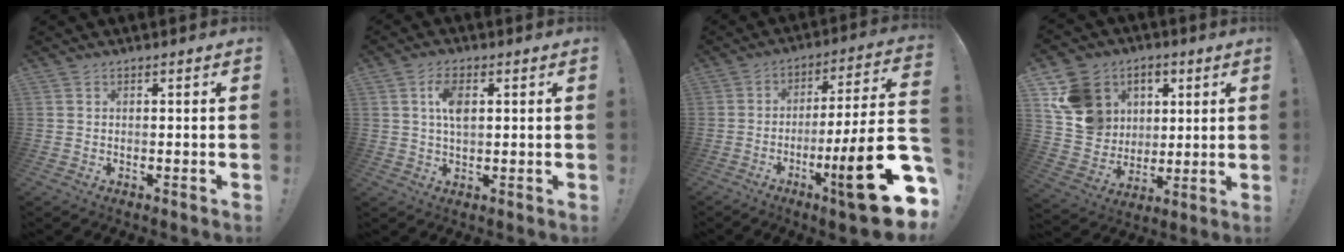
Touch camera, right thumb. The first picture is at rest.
{"total": 6.4, "force": [1.7, 3.2, 5.3], "torque": [-0.087, -0.005, 0.024]}
{"total": 23.1, "force": [-8.3, 3.4, 21.3], "torque": [-0.324, 0.035, -0.129]}
{"total": 14.7, "force": [5.0, 13.1, 4.3], "torque": [-0.060, -0.017, 0.123]}